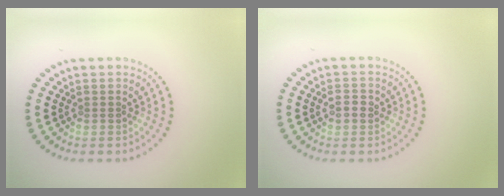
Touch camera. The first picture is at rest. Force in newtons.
{"total": 1.6, "press": 1.6, "slide": 0.2}